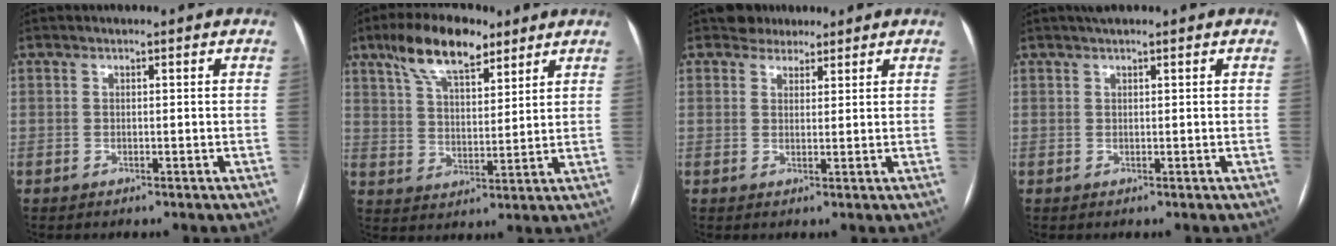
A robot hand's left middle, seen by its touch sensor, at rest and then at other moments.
{"total": 11.3, "force": [7.7, 4.2, 7.1], "torque": [-0.134, 0.020, 0.139]}
{"total": 3.0, "force": [2.4, 1.8, -0.2], "torque": [0.007, 0.010, 0.034]}
{"total": 1.9, "force": [1.5, 0.2, 1.1], "torque": [-0.016, 0.017, 0.024]}